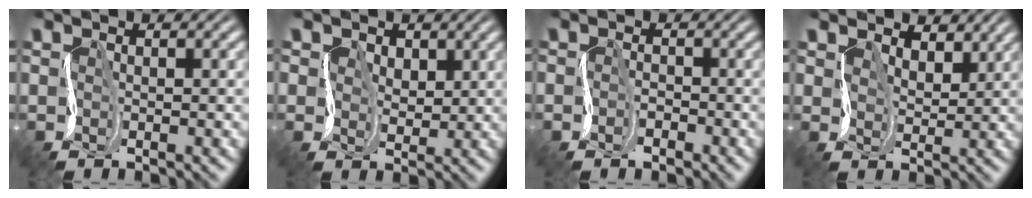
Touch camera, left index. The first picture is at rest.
{"total": 6.6, "force": [3.3, 4.9, 2.8], "torque": [-0.054, 0.024, 0.028]}
{"total": 1.7, "force": [-0.9, 1.4, 0.1], "torque": [0.006, 0.006, -0.028]}
{"total": 4.4, "force": [3.3, 2.6, 1.4], "torque": [-0.041, 0.009, 0.037]}